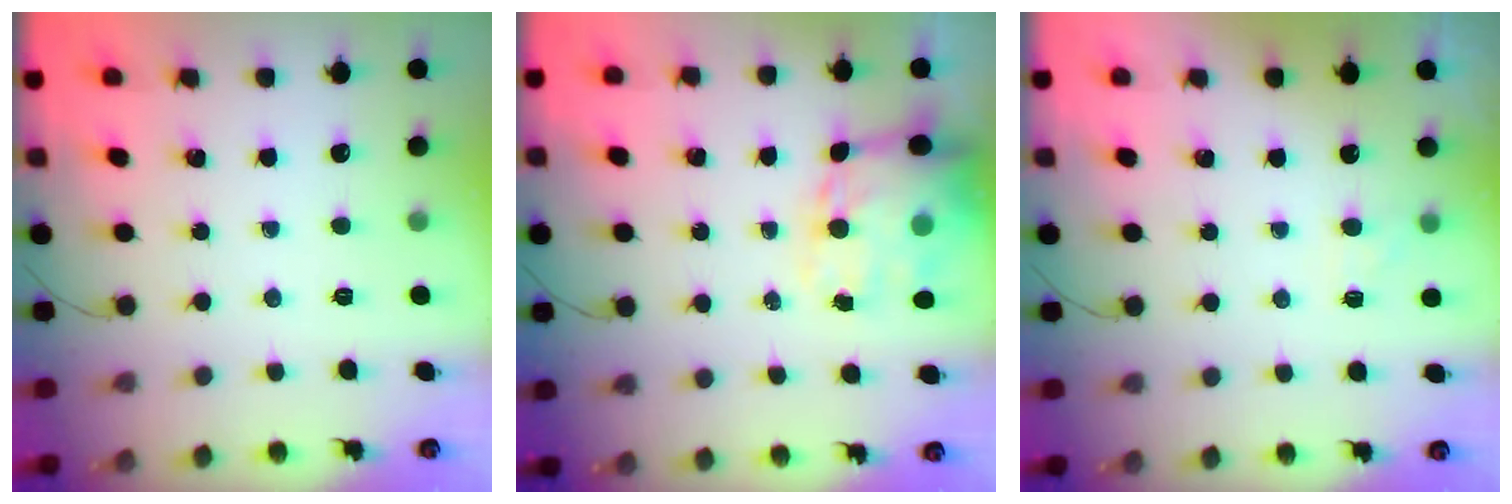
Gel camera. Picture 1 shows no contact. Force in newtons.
{"total": 16.1, "press": 15.6, "slide": 3.8}
{"total": 3.8, "press": 3.6, "slide": 1.3}